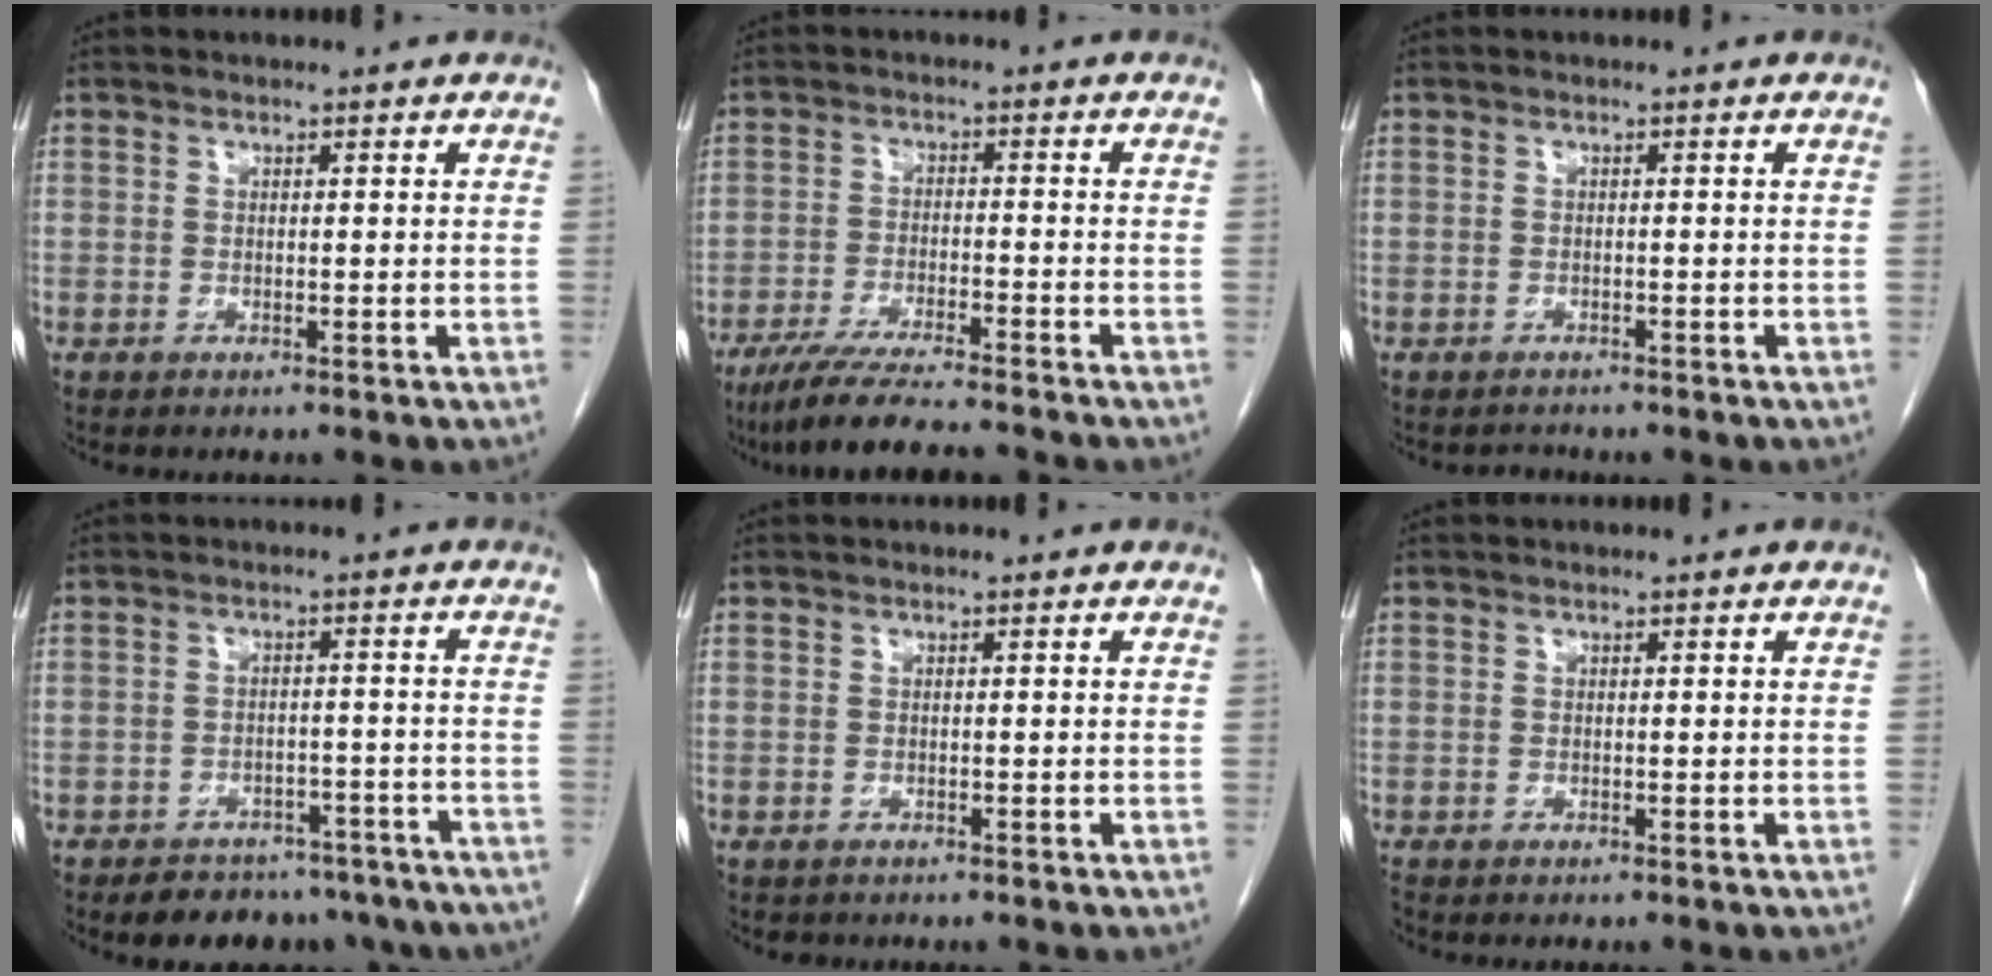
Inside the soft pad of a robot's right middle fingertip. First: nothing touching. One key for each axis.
{"total": 11.0, "fx": -9.5, "fy": 0.1, "fz": 5.6, "tx": -0.088, "ty": -0.032, "tz": -0.154}
{"total": 1.1, "fx": -1.0, "fy": 0.4, "fz": -0.2, "tx": 0.000, "ty": -0.003, "tz": -0.015}
{"total": 13.5, "fx": -11.0, "fy": 6.6, "fz": 4.2, "tx": -0.047, "ty": 0.014, "tz": -0.122}
{"total": 1.0, "fx": -0.8, "fy": 0.6, "fz": 0.1, "tx": -0.011, "ty": 0.001, "tz": -0.011}
{"total": 0.5, "fx": -0.5, "fy": 0.2, "fz": 0.1, "tx": -0.005, "ty": 0.000, "tz": -0.010}